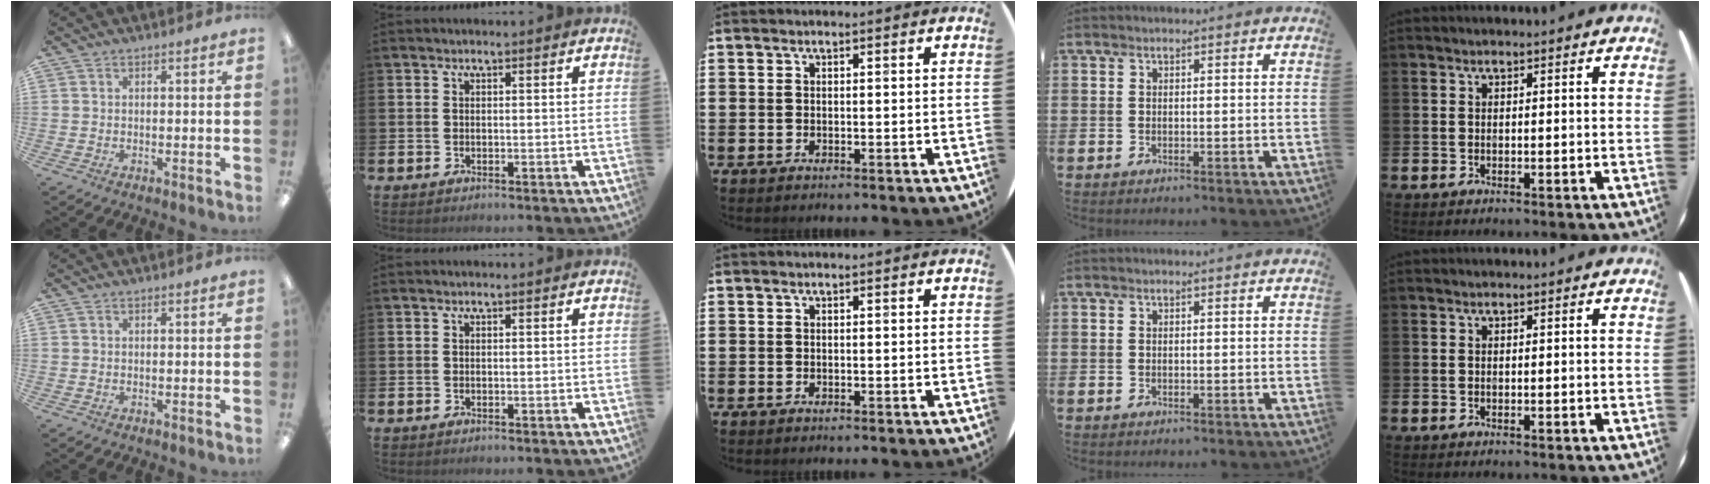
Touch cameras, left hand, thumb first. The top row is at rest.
{}